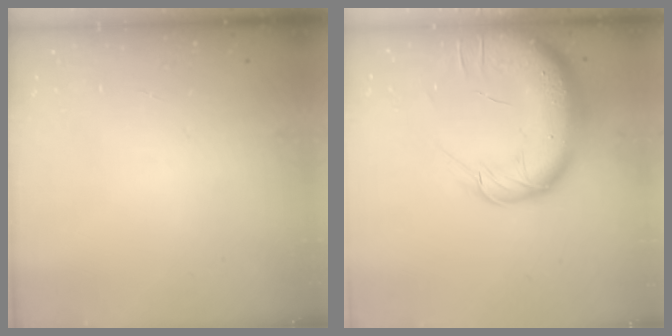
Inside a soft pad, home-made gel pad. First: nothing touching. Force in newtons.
{"total": 19.6, "press": 19.1, "slide": 4.2}